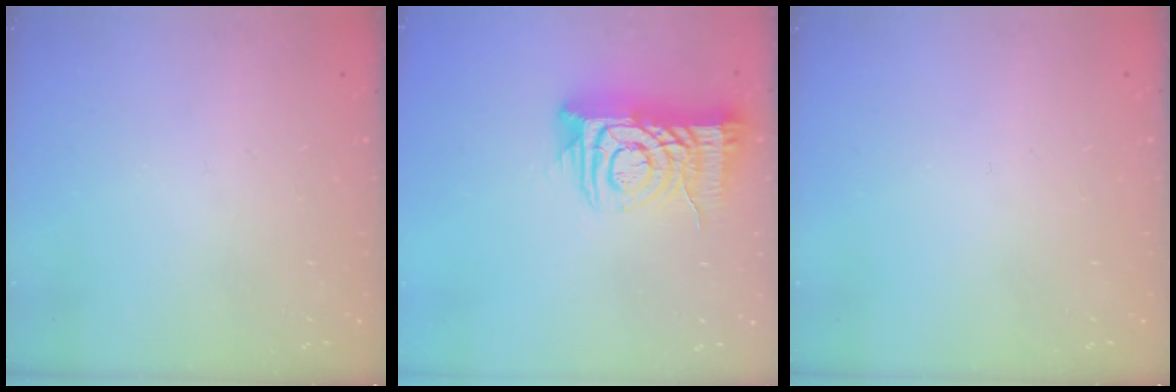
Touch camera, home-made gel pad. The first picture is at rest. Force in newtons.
{"total": 12.4, "press": 12.3, "slide": 1.0}
{"total": 0.0}